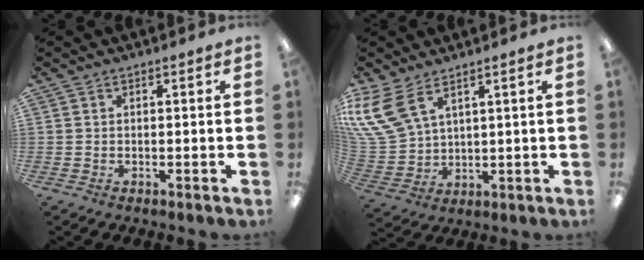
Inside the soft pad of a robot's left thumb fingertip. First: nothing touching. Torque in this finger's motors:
{"motor_torque": [0.96, 1.65, 1.46, -1.31, 0.69]}